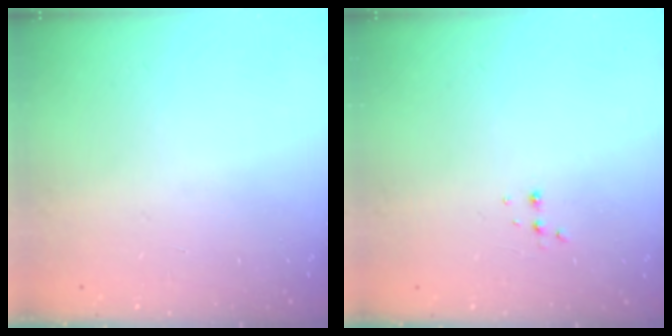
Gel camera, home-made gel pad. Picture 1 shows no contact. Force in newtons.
{"total": 2.9, "press": 2.8, "slide": 1.0}